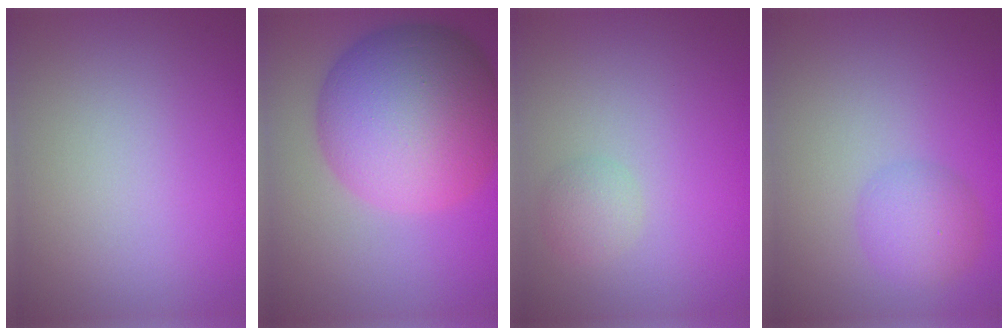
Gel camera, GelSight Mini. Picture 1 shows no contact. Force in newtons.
{"total": 14.3, "press": 14.3, "slide": 0.2}
{"total": 1.5, "press": 1.5, "slide": 0.1}
{"total": 2.8, "press": 2.8, "slide": 0.1}